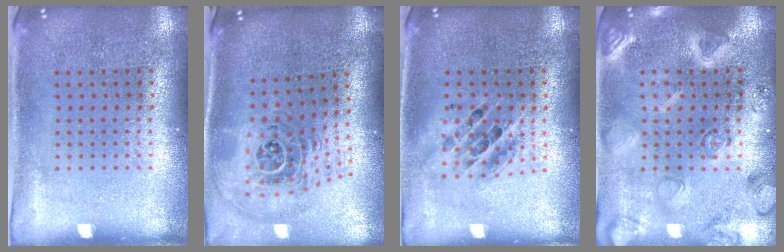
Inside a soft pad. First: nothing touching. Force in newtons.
{"total": 1.9, "press": 1.5, "slide": 1.2}
{"total": 1.3, "press": 1.1, "slide": 0.7}
{"total": 2.9, "press": 2.9, "slide": 0.5}